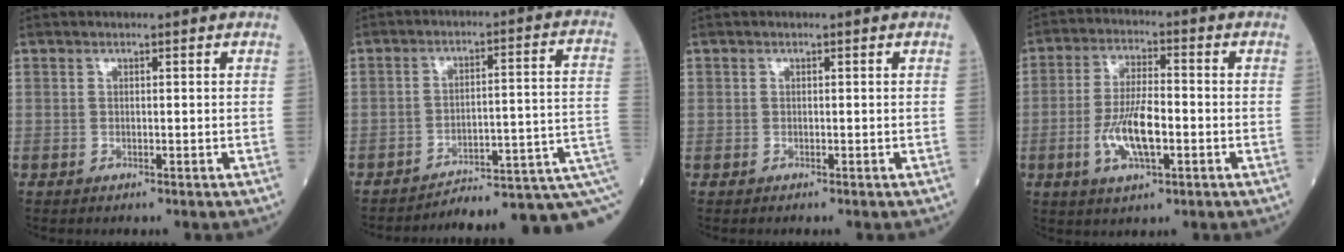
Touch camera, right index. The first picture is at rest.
{"total": 11.7, "force": [-7.6, 0.9, 8.8], "torque": [-0.102, 0.059, -0.098]}
{"total": 0.0}
{"total": 8.8, "force": [-2.3, 2.5, 8.1], "torque": [-0.161, 0.002, -0.042]}